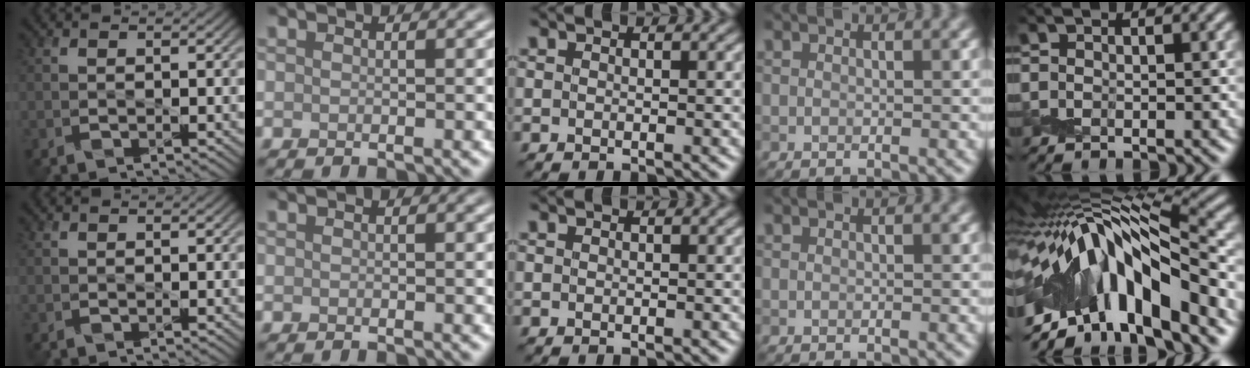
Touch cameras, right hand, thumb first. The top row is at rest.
{"little": {"total": 13.1, "force": [-4.1, 3.8, 11.9], "torque": [-0.188, 0.026, -0.067]}}